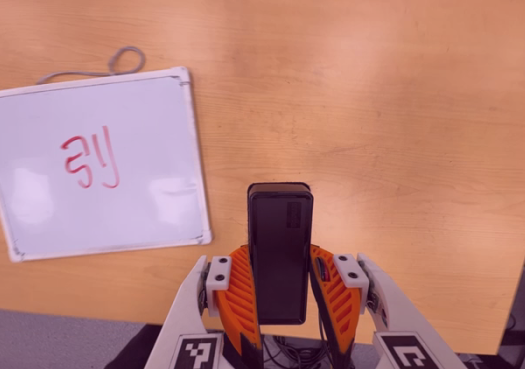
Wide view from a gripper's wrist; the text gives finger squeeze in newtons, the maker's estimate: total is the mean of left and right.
{"total": 5.1, "left": 3.7, "right": 6.5}